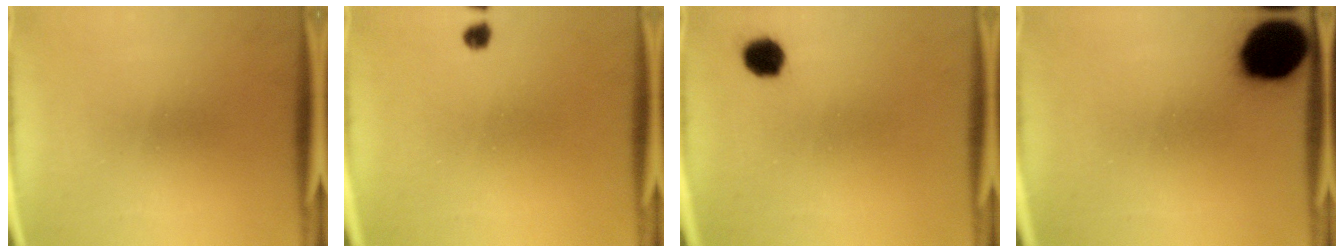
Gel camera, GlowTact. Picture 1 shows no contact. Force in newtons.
{"total": 1.4}
{"total": 4.3}
{"total": 17.6}